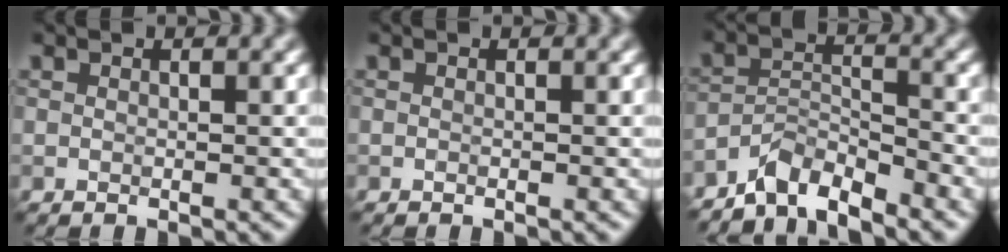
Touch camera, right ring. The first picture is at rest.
{"total": 0.0}
{"total": 3.8, "force": [-3.5, 0.9, 1.3], "torque": [-0.021, 0.004, -0.075]}